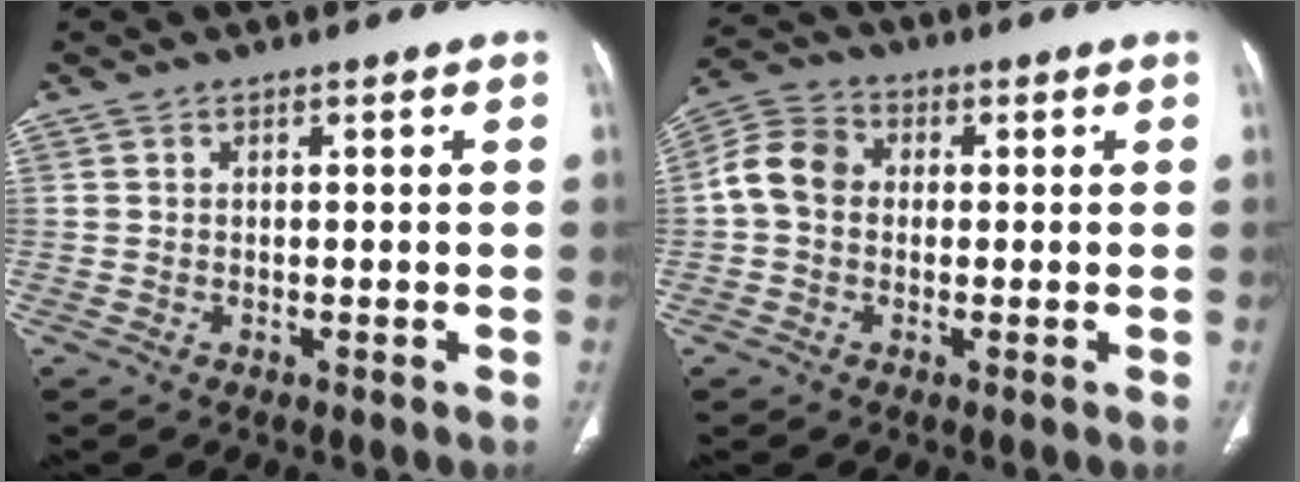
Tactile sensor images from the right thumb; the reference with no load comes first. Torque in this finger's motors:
{"motor_torque": [-0.30, 0.41, 0.19, -0.21, 0.18]}